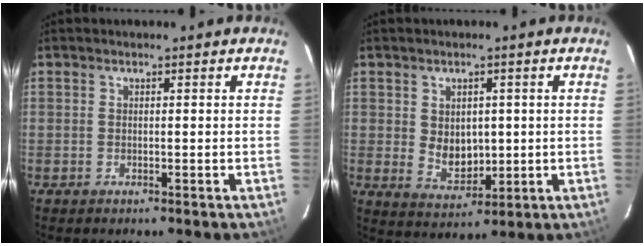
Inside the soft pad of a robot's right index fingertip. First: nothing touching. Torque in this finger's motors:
{"motor_torque": [0.07, -0.08, 0.15, 0.03]}